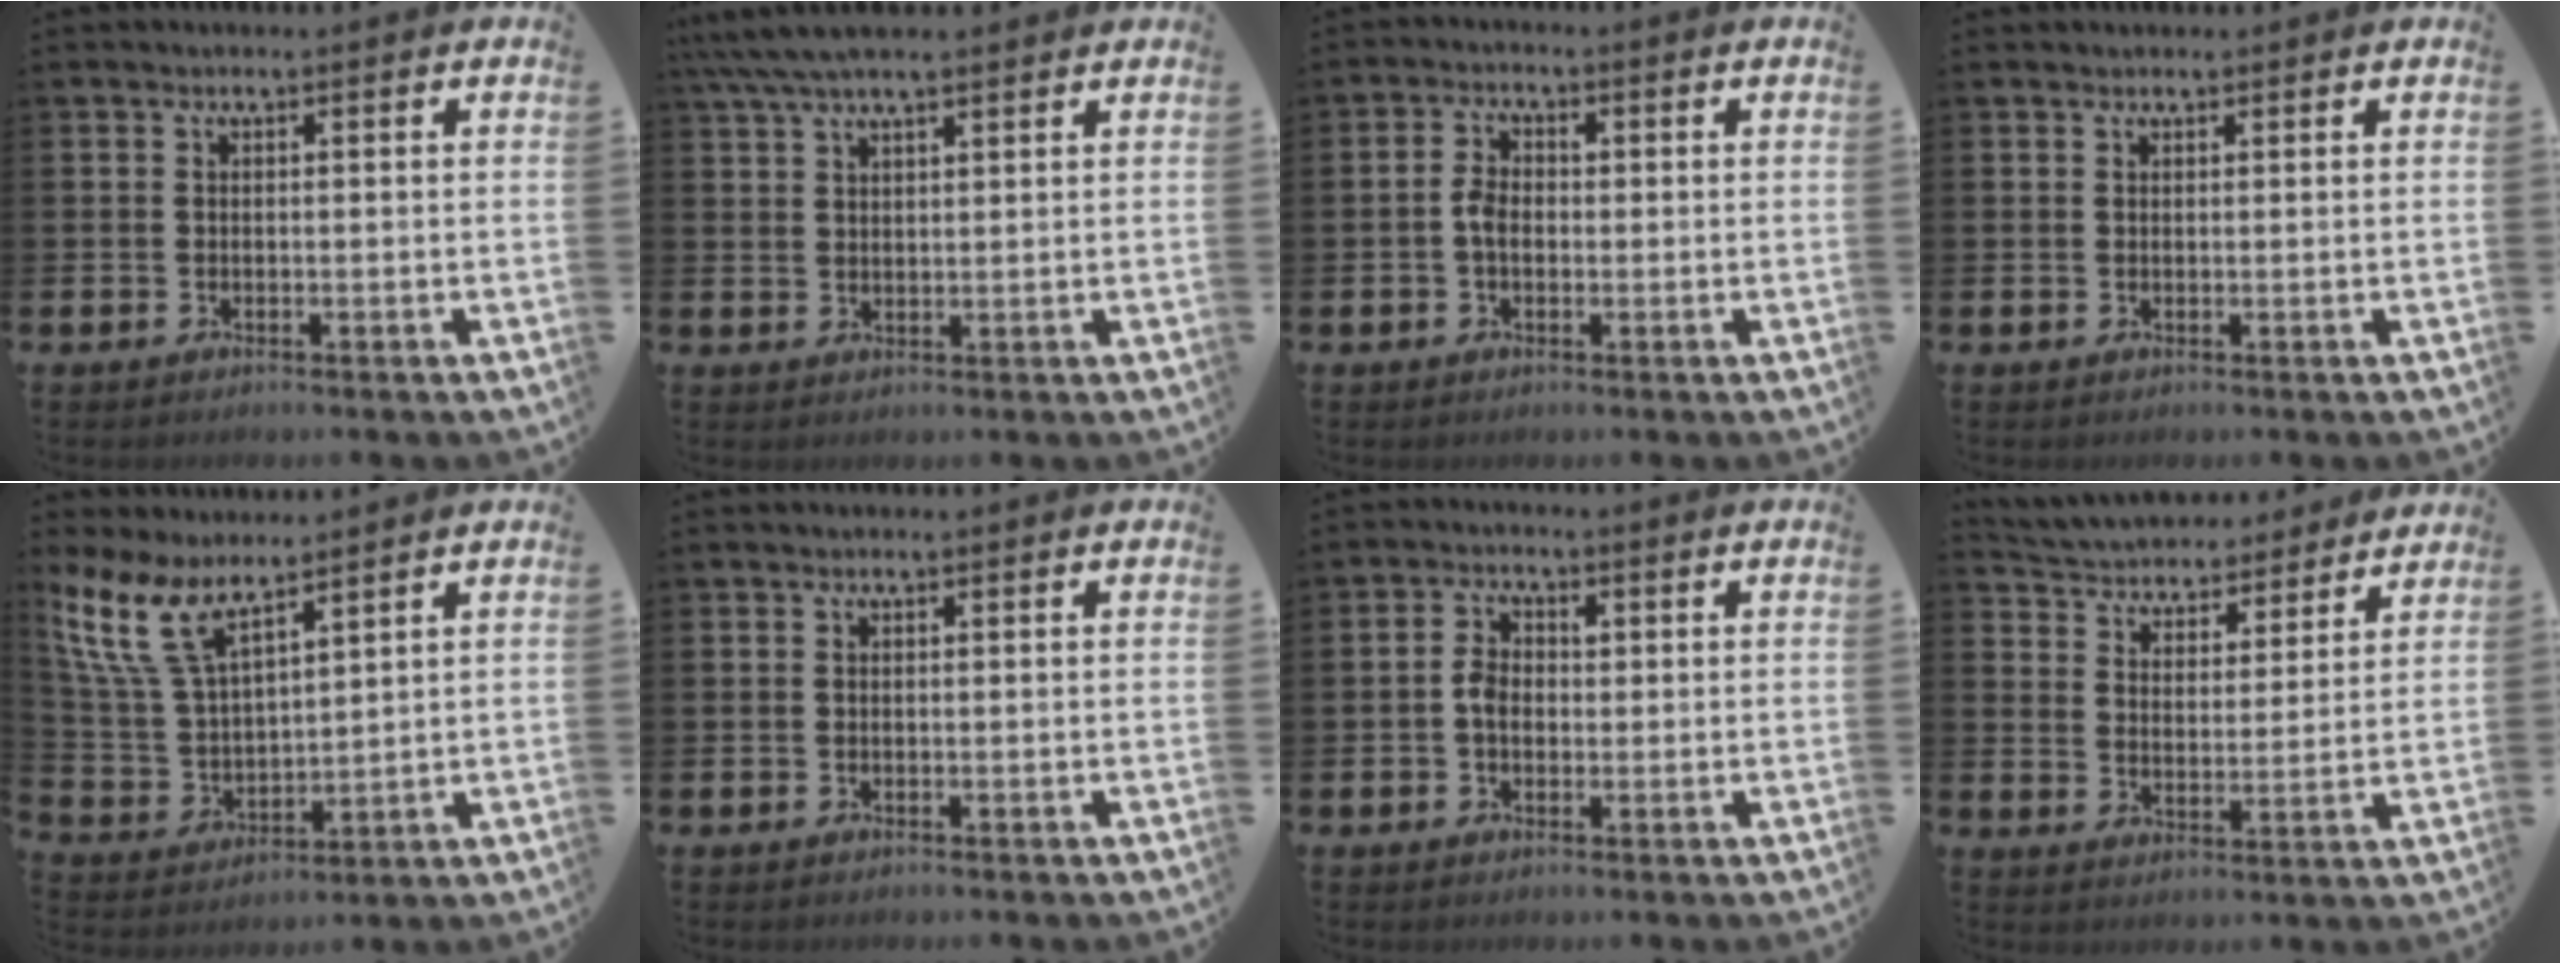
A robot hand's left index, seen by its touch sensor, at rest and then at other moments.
{"total": 5.2, "force": [4.4, 1.2, 2.4], "torque": [-0.056, -0.008, 0.081]}
{"total": 2.9, "force": [-0.1, 1.9, 2.2], "torque": [-0.039, 0.008, -0.004]}
{"total": 0.6, "force": [0.6, 0.2, 0.1], "torque": [0.009, -0.002, 0.009]}
{"total": 9.0, "force": [7.3, 2.6, 4.6], "torque": [-0.122, -0.024, 0.137]}
{"total": 0.0}
{"total": 2.8, "force": [0.0, 2.1, 1.9], "torque": [-0.028, 0.005, -0.004]}
{"total": 4.7, "force": [4.4, 1.5, 0.0], "torque": [-0.031, -0.038, 0.072]}